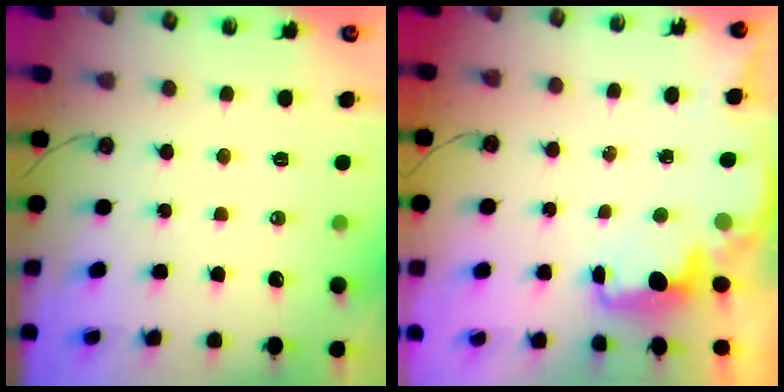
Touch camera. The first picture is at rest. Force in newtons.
{"total": 2.2, "press": 2.1, "slide": 0.9}